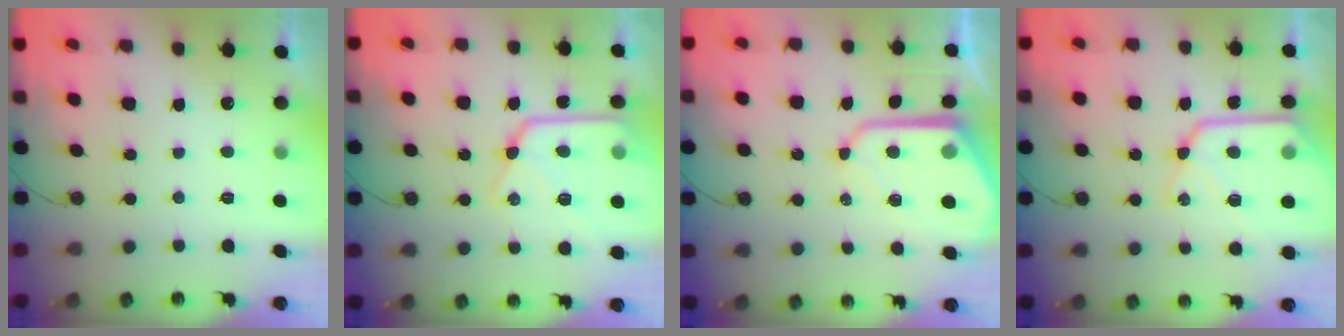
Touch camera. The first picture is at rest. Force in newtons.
{"total": 17.6, "press": 17.5, "slide": 1.6}
{"total": 12.2, "press": 12.2, "slide": 1.1}
{"total": 15.6, "press": 15.6, "slide": 0.9}